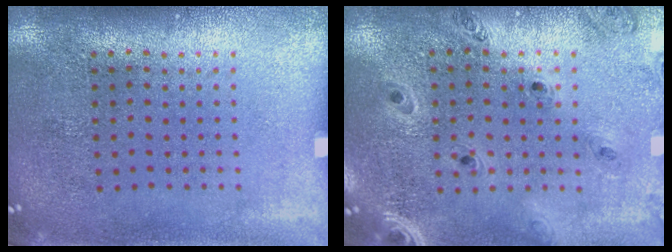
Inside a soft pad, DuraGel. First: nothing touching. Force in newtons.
{"total": 0.9, "press": 0.9, "slide": 0.1}